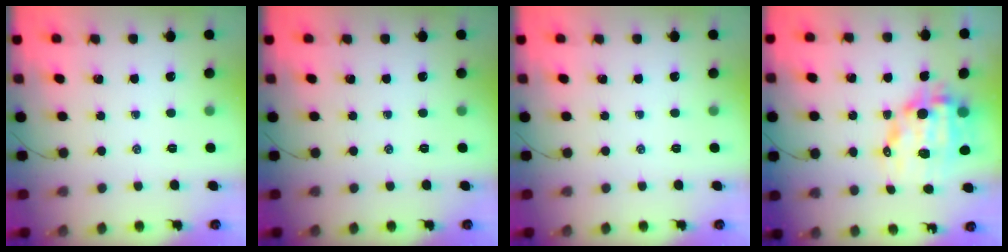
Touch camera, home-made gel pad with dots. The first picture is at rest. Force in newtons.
{"total": 0.0}
{"total": 0.0}
{"total": 13.2, "press": 12.9, "slide": 2.9}